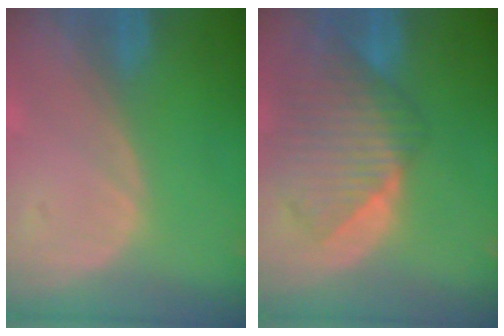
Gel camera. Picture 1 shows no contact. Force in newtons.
{"total": 10.0, "press": 8.7, "slide": 5.1}